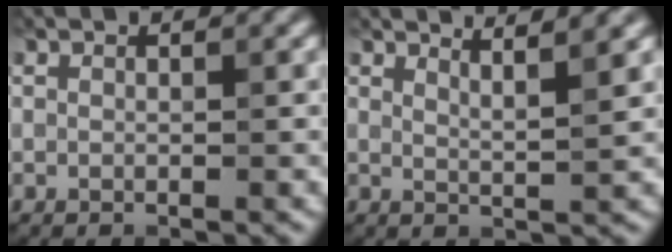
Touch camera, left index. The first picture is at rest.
{"total": 2.2, "force": [2.1, 0.0, 0.6], "torque": [0.004, 0.006, 0.017]}